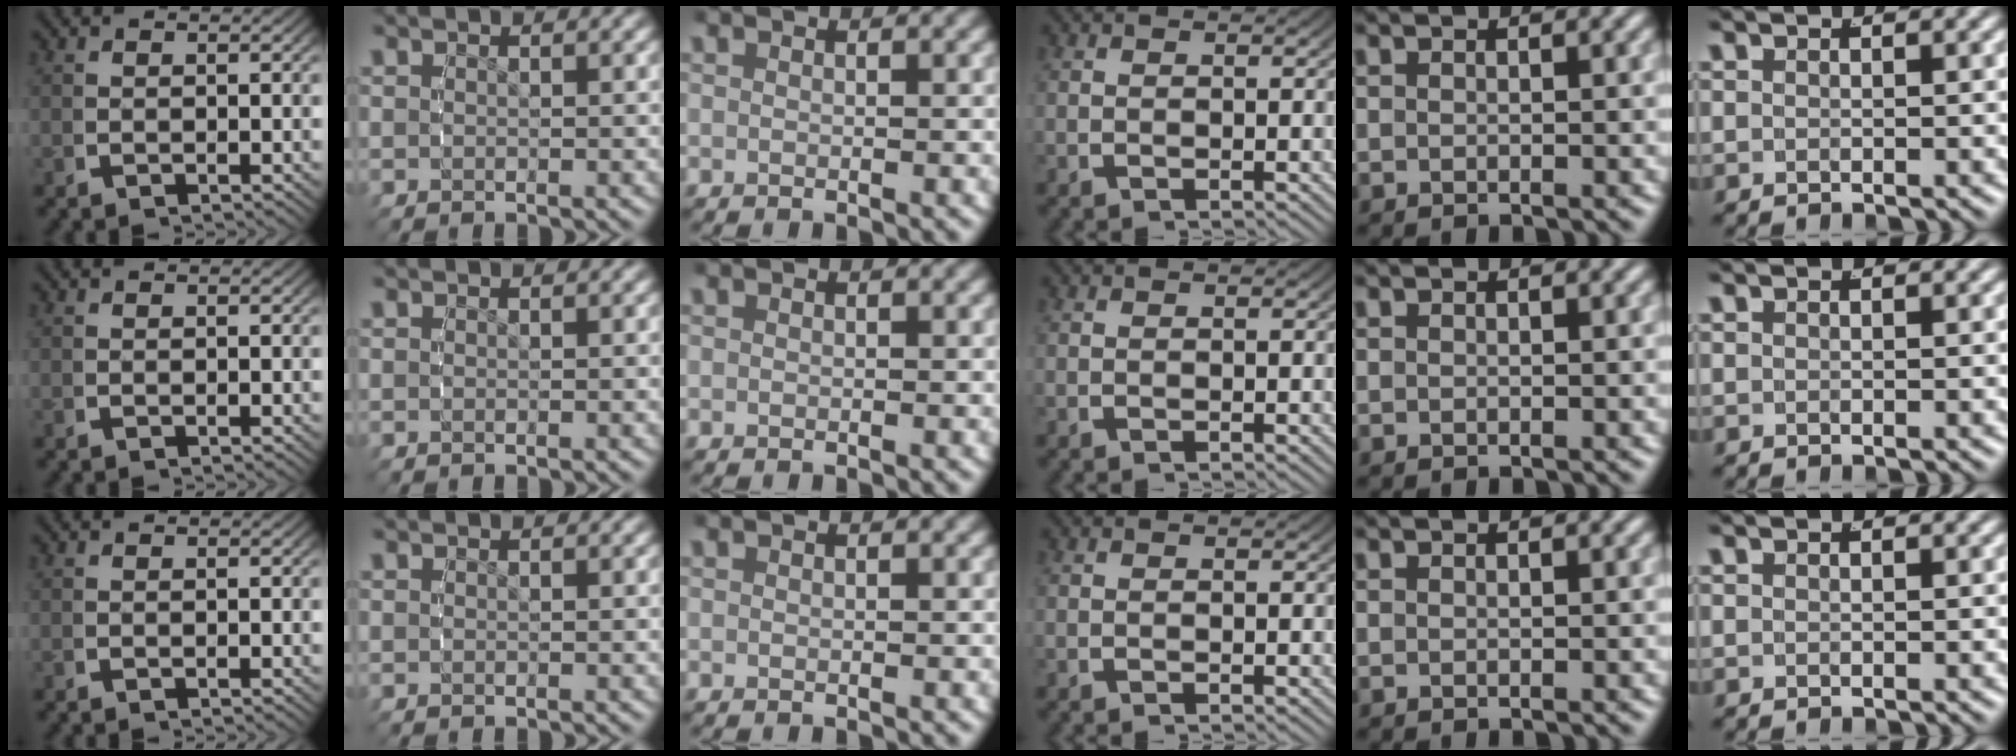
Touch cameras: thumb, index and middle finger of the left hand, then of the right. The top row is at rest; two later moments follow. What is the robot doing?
{"motion": "reach", "object": "stress ball aka squeeze ball"}